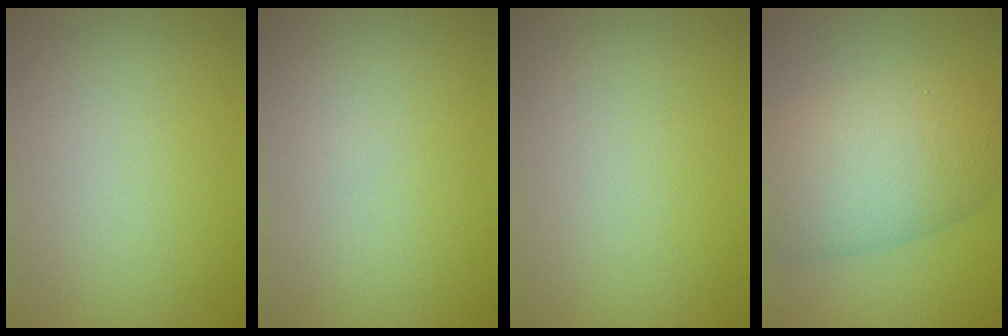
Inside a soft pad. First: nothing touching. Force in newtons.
{"total": 0.0}
{"total": 0.0}
{"total": 9.2, "press": 9.2, "slide": 0.4}